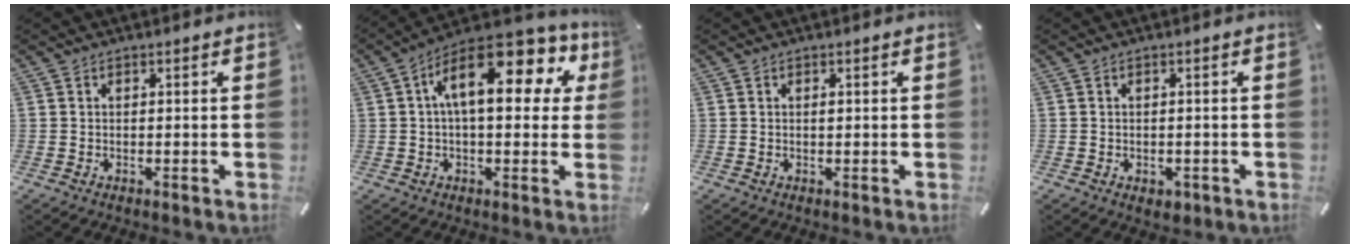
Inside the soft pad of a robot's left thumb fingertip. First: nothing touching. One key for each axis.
{"total": 17.7, "fx": 6.0, "fy": 8.0, "fz": 14.6, "tx": -0.235, "ty": -0.025, "tz": 0.099}
{"total": 0.6, "fx": 0.1, "fy": 0.3, "fz": 0.5, "tx": -0.011, "ty": -0.002, "tz": 0.003}
{"total": 2.0, "fx": -0.9, "fy": 1.6, "fz": 1.0, "tx": -0.017, "ty": 0.004, "tz": -0.016}